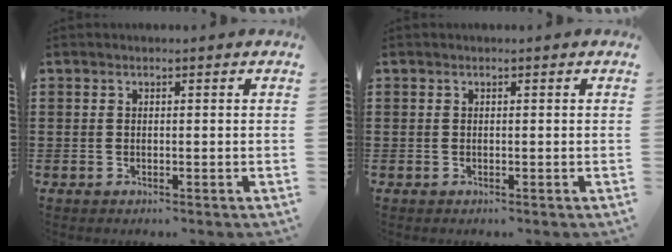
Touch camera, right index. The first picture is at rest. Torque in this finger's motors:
{"motor_torque": [0.00, 0.00, 0.00, 0.00]}